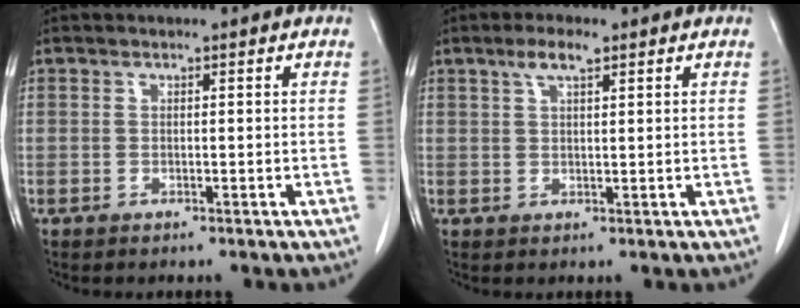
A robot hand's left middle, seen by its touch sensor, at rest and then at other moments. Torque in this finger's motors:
{"motor_torque": [0.34, -0.09, 0.03, 0.01]}